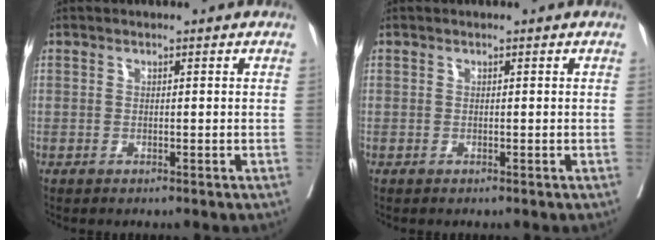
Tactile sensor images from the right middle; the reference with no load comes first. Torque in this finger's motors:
{"motor_torque": [0.00, 0.00, 0.00, 0.00]}